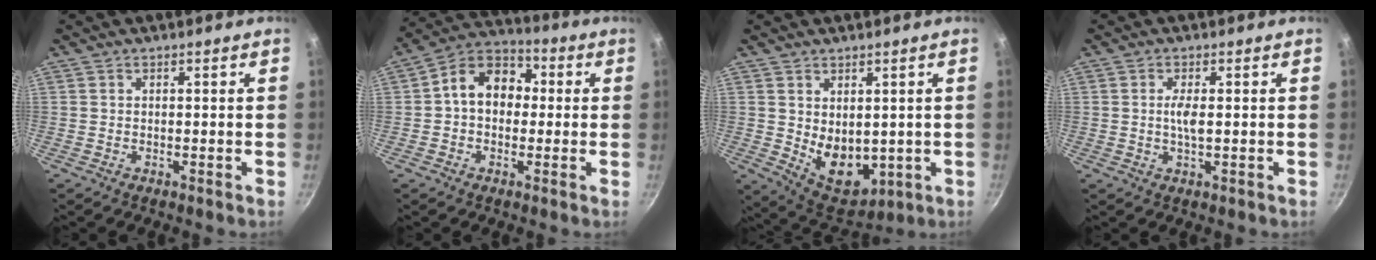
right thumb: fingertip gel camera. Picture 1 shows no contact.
{"total": 11.2, "force": [0.7, 8.6, 7.2], "torque": [-0.073, 0.032, -0.013]}
{"total": 9.6, "force": [0.7, 6.5, 7.0], "torque": [-0.078, -0.027, 0.037]}
{"total": 3.0, "force": [0.2, 0.8, 2.9], "torque": [-0.059, 0.000, 0.002]}